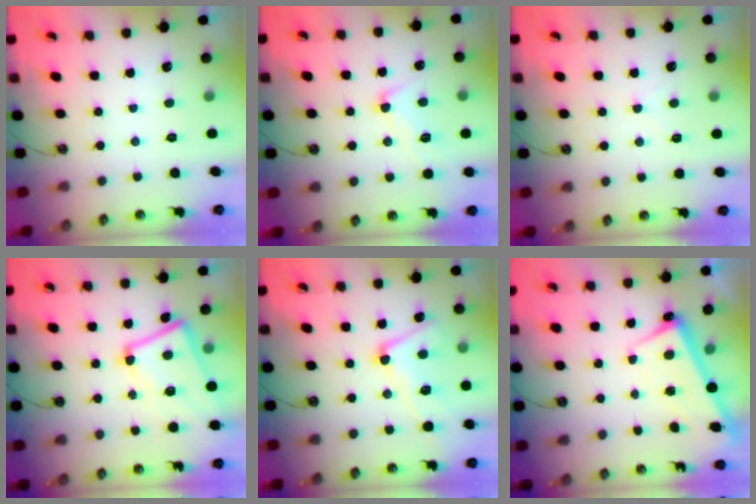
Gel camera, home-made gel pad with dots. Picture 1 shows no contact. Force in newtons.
{"total": 4.2, "press": 4.1, "slide": 1.0}
{"total": 0.7, "press": 0.7, "slide": 0.2}
{"total": 9.5, "press": 9.3, "slide": 2.1}
{"total": 5.5, "press": 5.4, "slide": 1.1}
{"total": 2.3, "press": 2.3, "slide": 0.5}